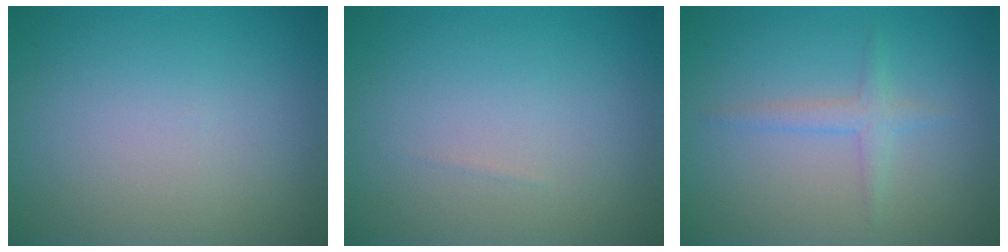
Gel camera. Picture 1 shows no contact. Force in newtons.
{"total": 0.0}
{"total": 1.6, "press": 1.6, "slide": 0.1}